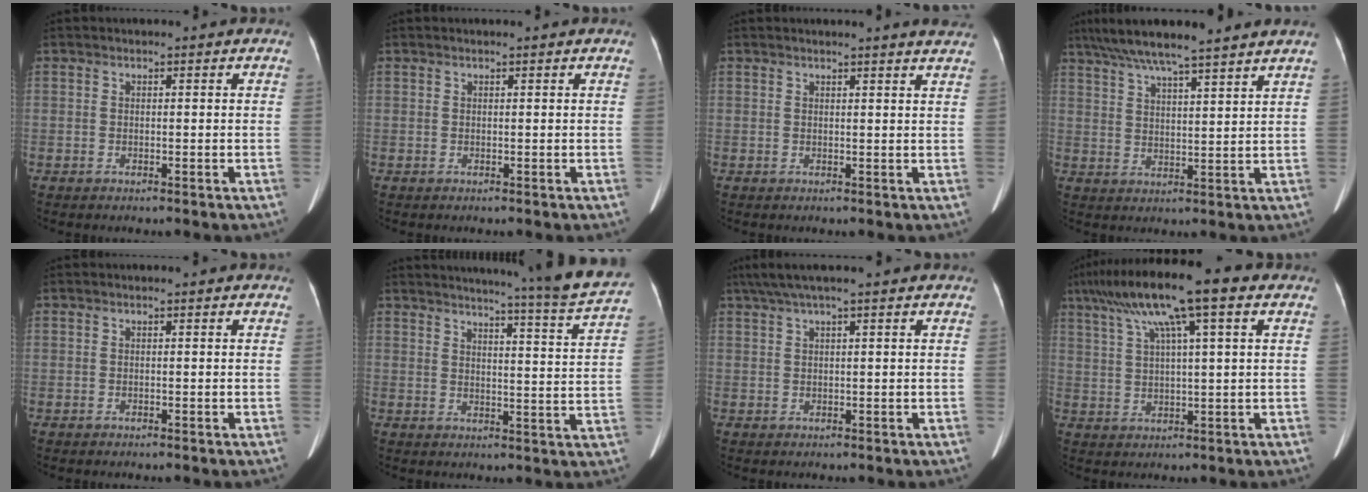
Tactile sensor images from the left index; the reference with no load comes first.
{"total": 0.0}
{"total": 5.4, "force": [5.0, -0.5, 2.0], "torque": [-0.024, -0.002, 0.033]}
{"total": 14.2, "force": [11.9, -0.3, 7.7], "torque": [-0.137, 0.035, 0.176]}
{"total": 0.0}
{"total": 16.0, "force": [14.6, -1.7, 6.4], "torque": [-0.097, -0.065, 0.168]}
{"total": 5.6, "force": [4.3, -0.6, 3.6], "torque": [-0.065, 0.041, 0.076]}
{"total": 13.9, "force": [7.5, 1.1, 11.6], "torque": [-0.212, 0.044, 0.124]}